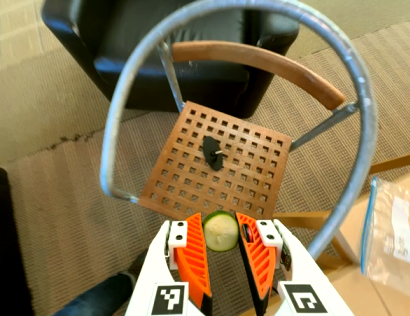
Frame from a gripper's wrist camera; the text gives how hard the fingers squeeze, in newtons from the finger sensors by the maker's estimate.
{"total": 9.4, "left": 9.6, "right": 9.2}